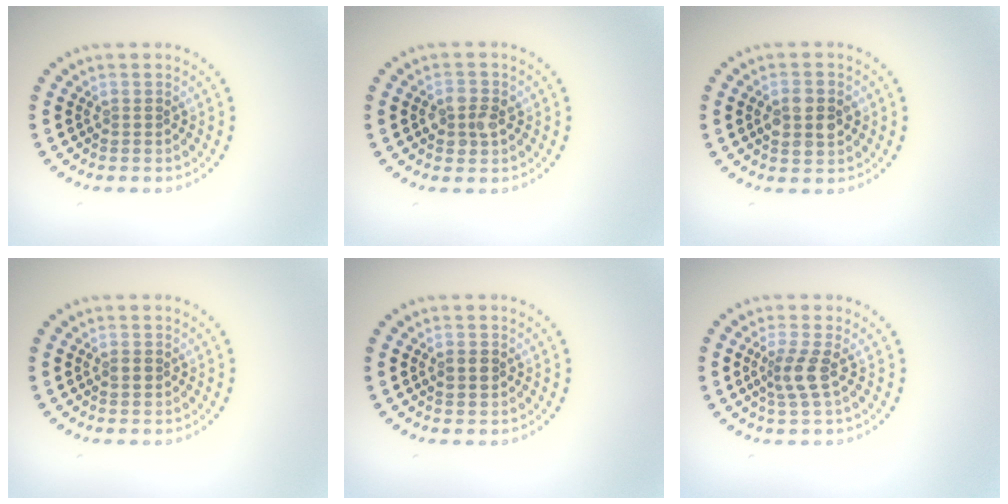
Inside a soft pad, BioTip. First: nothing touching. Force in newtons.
{"total": 2.3, "press": 2.2, "slide": 0.3}
{"total": 3.7, "press": 3.7, "slide": 0.1}
{"total": 1.0, "press": 1.0, "slide": 0.1}
{"total": 1.4, "press": 1.4, "slide": 0.1}
{"total": 2.5, "press": 1.9, "slide": 1.6}